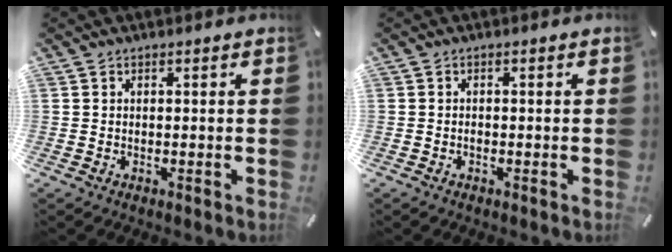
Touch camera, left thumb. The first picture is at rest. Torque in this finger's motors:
{"motor_torque": [-0.20, -0.23, -0.09, 0.06, 0.00]}